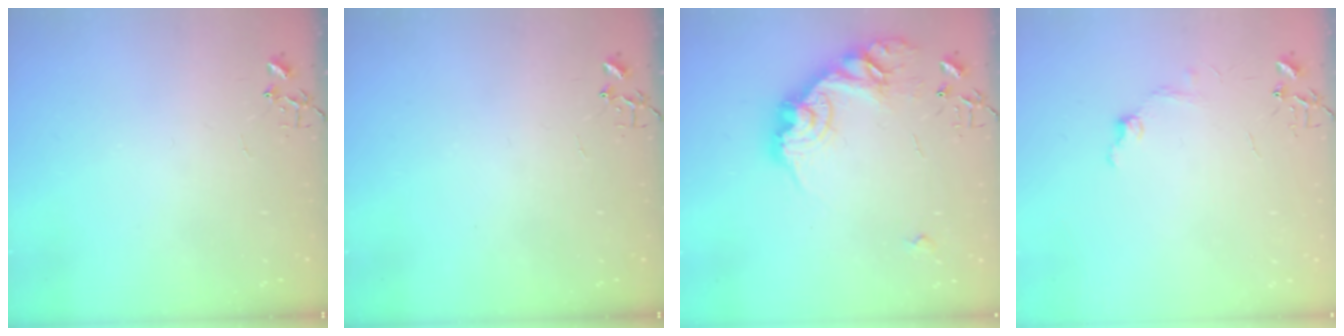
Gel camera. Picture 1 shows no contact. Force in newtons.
{"total": 0.0}
{"total": 19.2, "press": 19.2, "slide": 0.8}
{"total": 7.7, "press": 7.6, "slide": 0.9}